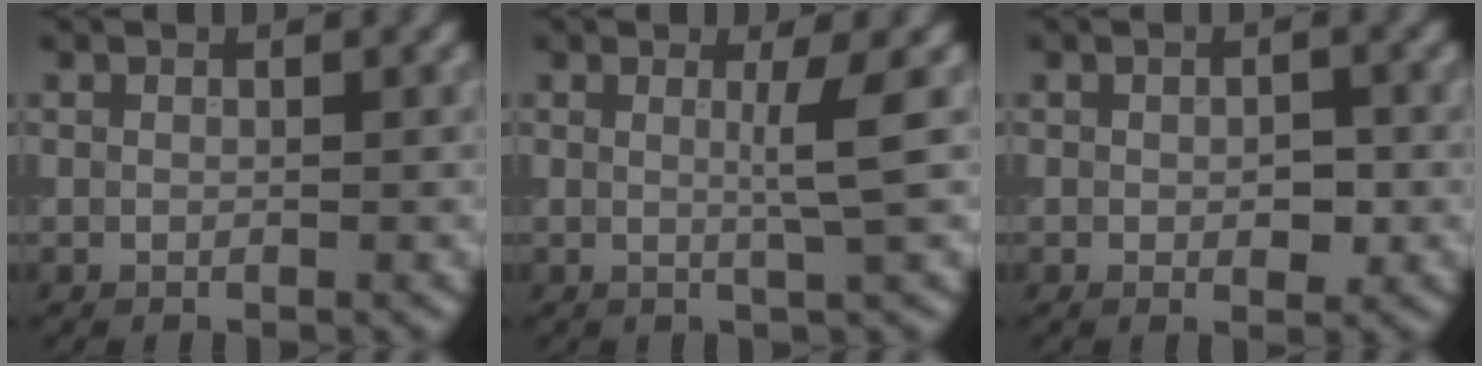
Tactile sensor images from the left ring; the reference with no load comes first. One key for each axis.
{"total": 2.6, "fx": 0.3, "fy": 0.4, "fz": 2.6, "tx": -0.042, "ty": -0.001, "tz": -0.001}
{"total": 2.0, "fx": -0.2, "fy": 1.0, "fz": 1.7, "tx": -0.023, "ty": -0.003, "tz": -0.001}